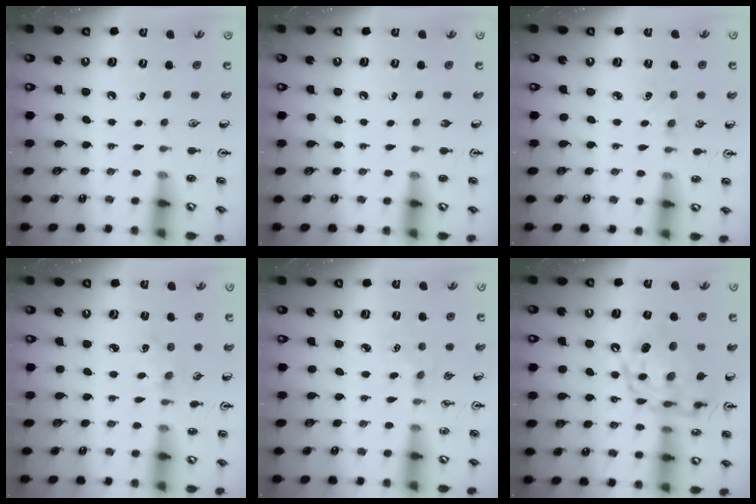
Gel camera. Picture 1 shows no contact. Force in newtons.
{"total": 0.0}
{"total": 2.7, "press": 2.7, "slide": 0.4}
{"total": 1.6, "press": 1.5, "slide": 0.3}
{"total": 4.5, "press": 4.4, "slide": 0.5}
{"total": 15.4, "press": 15.3, "slide": 1.4}